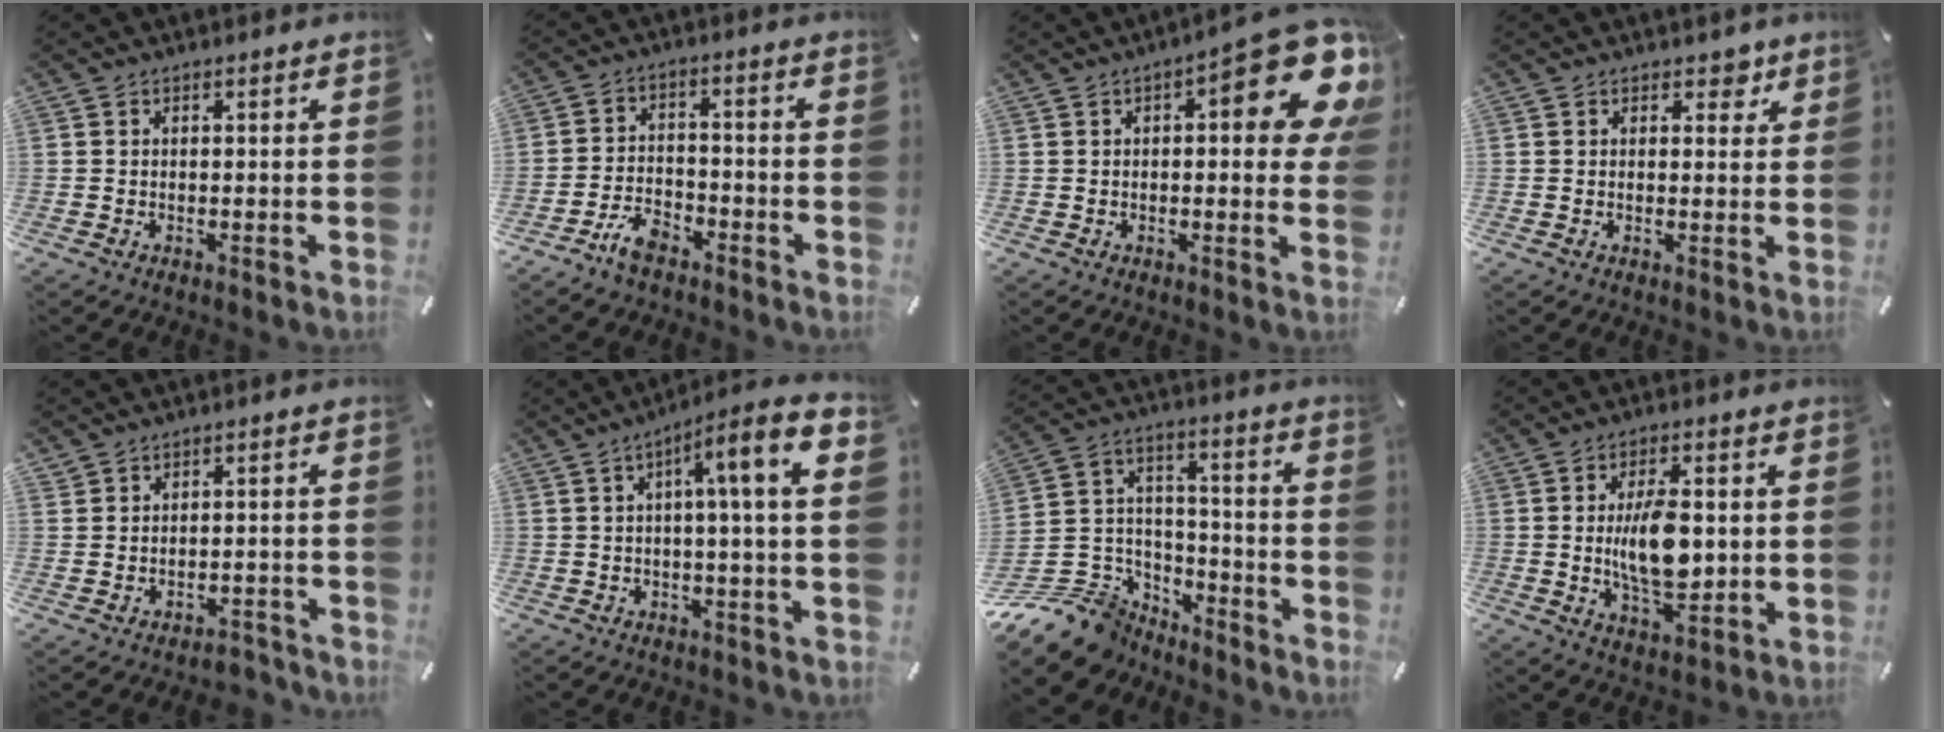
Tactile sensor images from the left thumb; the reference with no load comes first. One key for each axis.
{"total": 6.3, "fx": -4.8, "fy": 2.9, "fz": 2.8, "tx": -0.061, "ty": 0.026, "tz": -0.093}
{"total": 17.1, "fx": 6.6, "fy": 5.8, "fz": 14.7, "tx": -0.167, "ty": -0.054, "tz": 0.099}
{"total": 3.1, "fx": 1.8, "fy": 2.2, "fz": 1.4, "tx": -0.001, "ty": -0.004, "tz": 0.023}
{"total": 2.4, "fx": -1.8, "fy": 1.5, "fz": 0.5, "tx": -0.007, "ty": 0.012, "tz": -0.038}
{"total": 11.5, "fx": 2.4, "fy": 1.3, "fz": 11.1, "tx": -0.173, "ty": -0.012, "tz": 0.031}
{"total": 13.4, "fx": -9.6, "fy": 8.4, "fz": 4.1, "tx": -0.089, "ty": 0.039, "tz": -0.167}
{"total": 11.8, "fx": 0.4, "fy": 5.8, "fz": 10.2, "tx": -0.191, "ty": -0.009, "tz": 0.000}